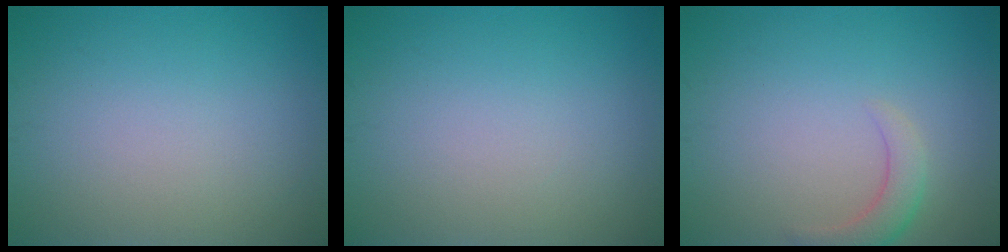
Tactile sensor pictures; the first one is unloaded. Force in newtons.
{"total": 0.0}
{"total": 2.3, "press": 2.3, "slide": 0.3}